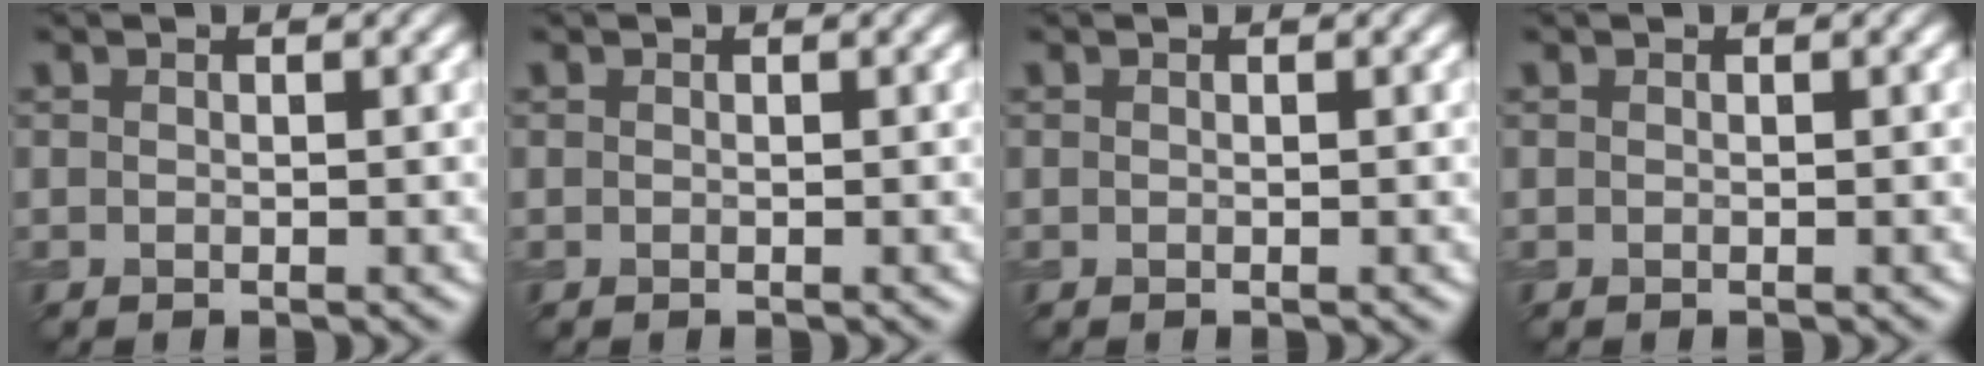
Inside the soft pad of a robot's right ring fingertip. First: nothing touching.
{"total": 0.0}
{"total": 0.0}
{"total": 0.0}